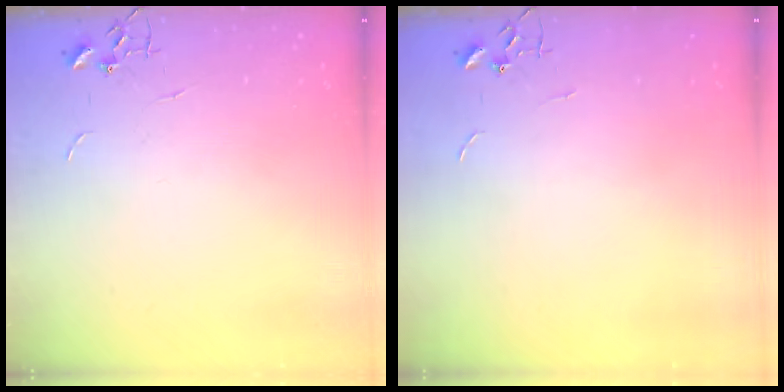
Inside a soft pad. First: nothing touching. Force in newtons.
{"total": 0.0}